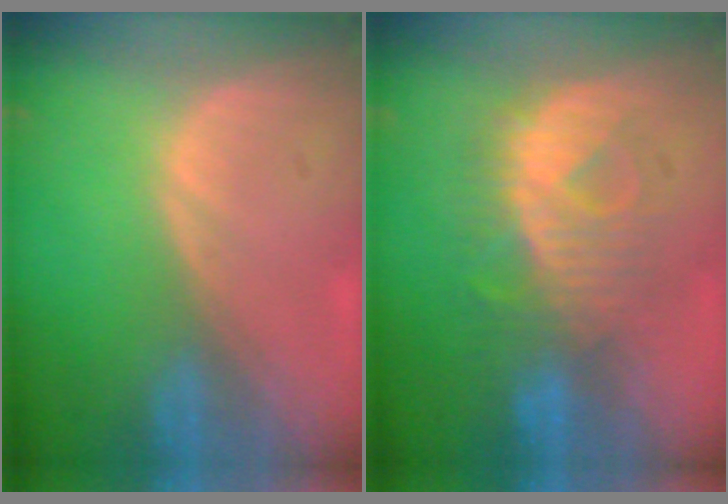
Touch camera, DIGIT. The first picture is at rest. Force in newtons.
{"total": 8.2, "press": 8.0, "slide": 1.5}